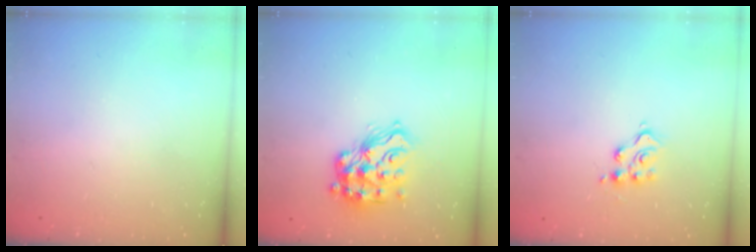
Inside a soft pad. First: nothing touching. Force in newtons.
{"total": 17.1, "press": 17.1, "slide": 1.2}
{"total": 8.1, "press": 8.0, "slide": 0.5}